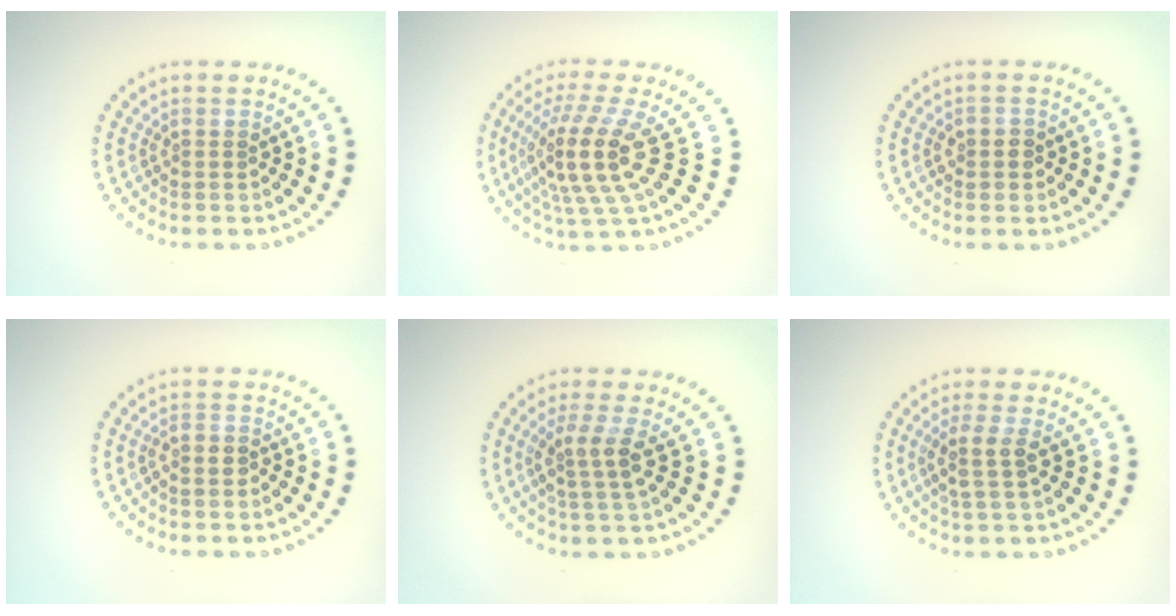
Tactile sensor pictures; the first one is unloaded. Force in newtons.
{"total": 5.3, "press": 3.9, "slide": 3.6}
{"total": 1.5, "press": 1.4, "slide": 0.5}
{"total": 1.0, "press": 0.8, "slide": 0.7}
{"total": 2.6, "press": 2.0, "slide": 1.7}
{"total": 2.2, "press": 1.7, "slide": 1.5}